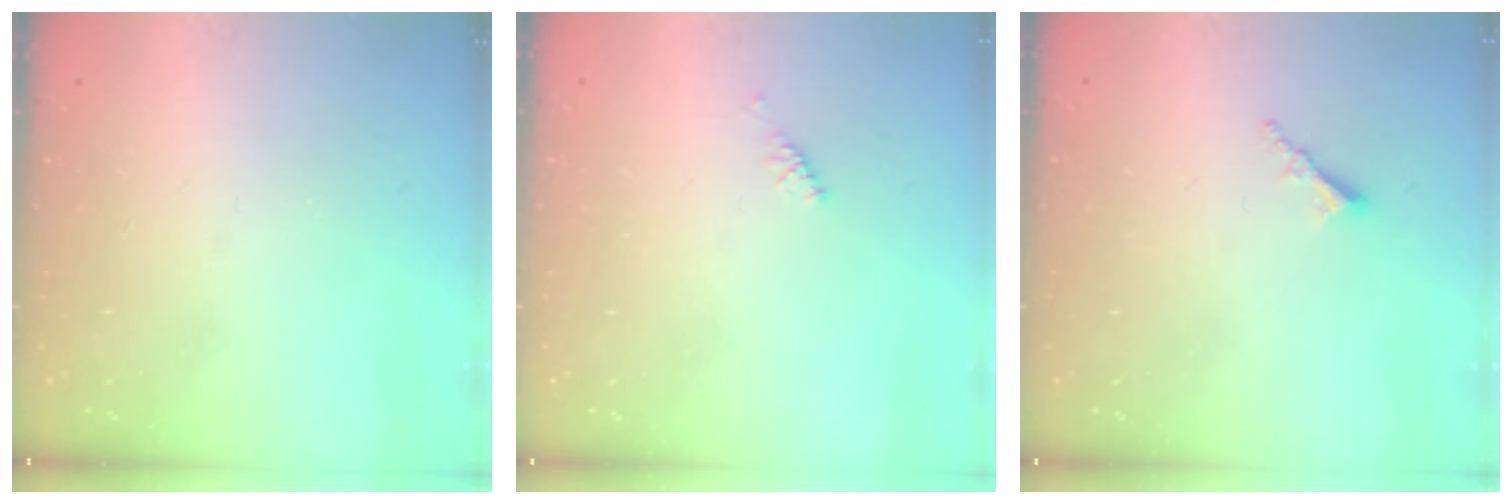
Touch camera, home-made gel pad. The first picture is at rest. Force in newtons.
{"total": 2.4, "press": 2.3, "slide": 0.7}
{"total": 1.7, "press": 1.7, "slide": 0.3}